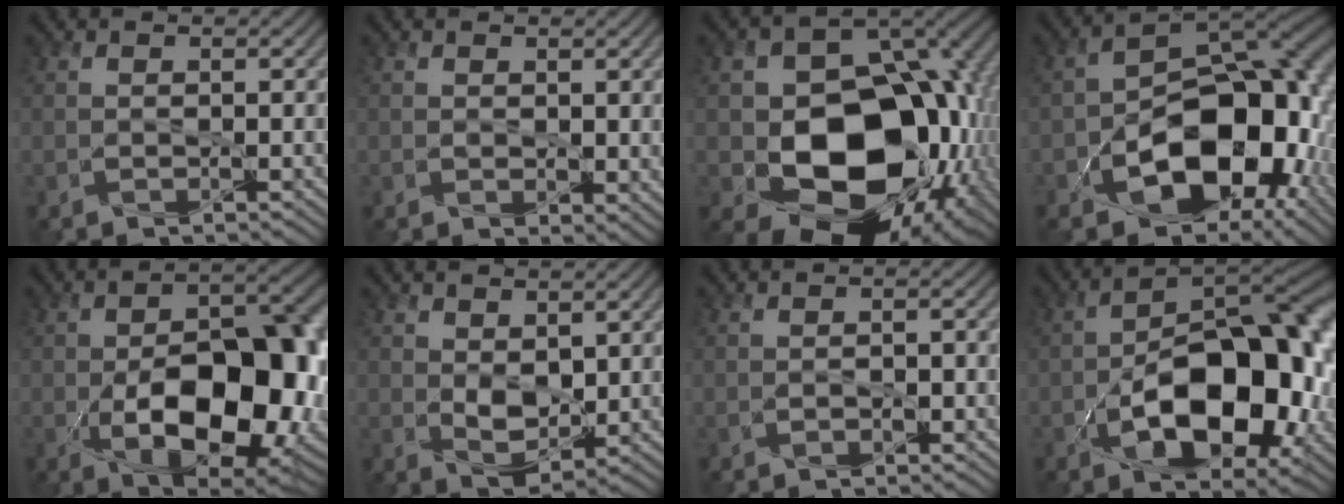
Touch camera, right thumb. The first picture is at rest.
{"total": 3.1, "force": [1.1, 1.8, 2.3], "torque": [-0.039, -0.010, 0.018]}
{"total": 17.0, "force": [-2.3, 12.5, 11.4], "torque": [-0.158, -0.057, 0.002]}
{"total": 15.5, "force": [-5.5, 9.4, 11.1], "torque": [-0.149, -0.036, -0.082]}
{"total": 16.2, "force": [-4.2, 8.5, 13.1], "torque": [-0.162, -0.043, -0.037]}
{"total": 5.2, "force": [1.2, 2.9, 4.1], "torque": [-0.094, -0.010, 0.022]}
{"total": 0.6, "force": [-0.5, -0.2, 0.3], "torque": [0.002, -0.001, -0.006]}
{"total": 15.0, "force": [-4.3, 7.4, 12.3], "torque": [-0.162, -0.018, -0.070]}